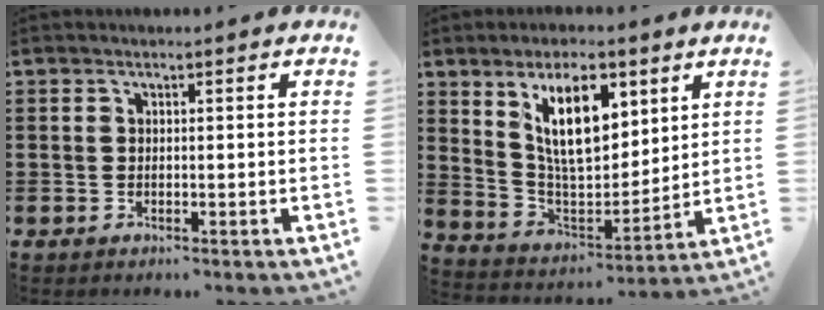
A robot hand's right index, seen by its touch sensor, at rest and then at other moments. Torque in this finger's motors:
{"motor_torque": [1.20, 0.94, 0.44, 0.16]}